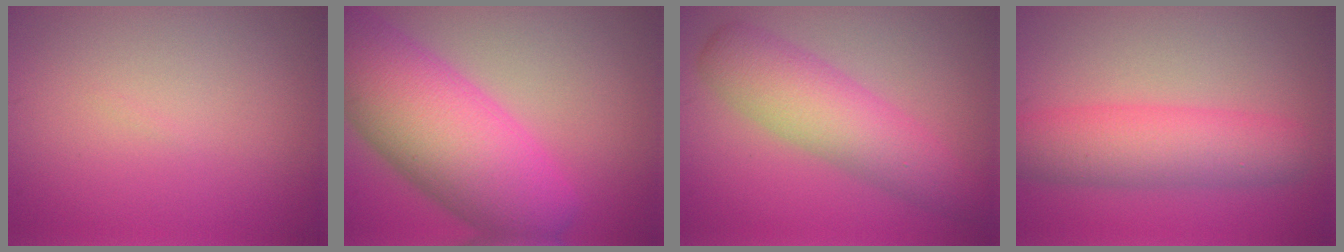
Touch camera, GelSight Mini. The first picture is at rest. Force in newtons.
{"total": 11.7, "press": 11.7, "slide": 0.4}
{"total": 5.8, "press": 5.8, "slide": 0.1}
{"total": 5.7, "press": 5.7, "slide": 0.1}